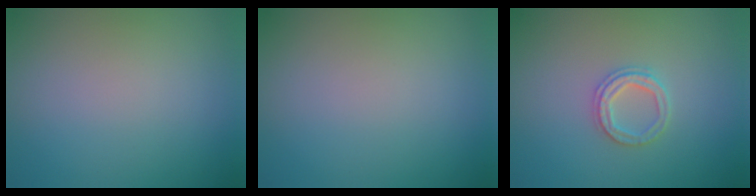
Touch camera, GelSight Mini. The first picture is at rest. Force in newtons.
{"total": 0.0}
{"total": 2.4, "press": 2.4, "slide": 0.4}